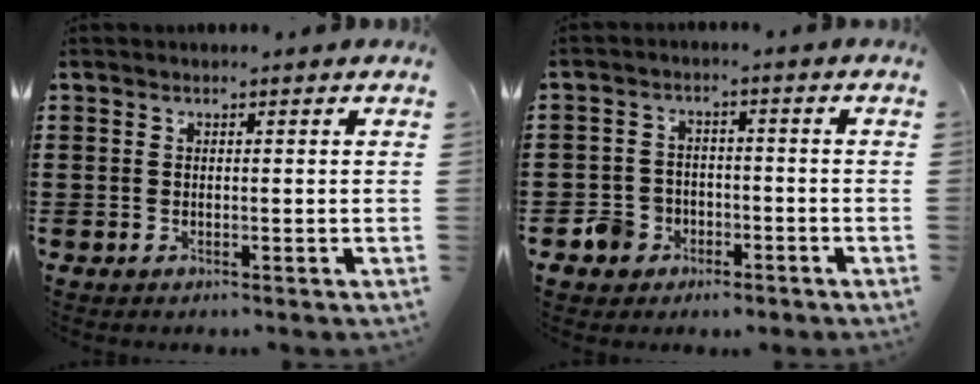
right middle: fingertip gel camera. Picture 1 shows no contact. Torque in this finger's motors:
{"motor_torque": [0.08, -0.05, 0.04, 0.02]}